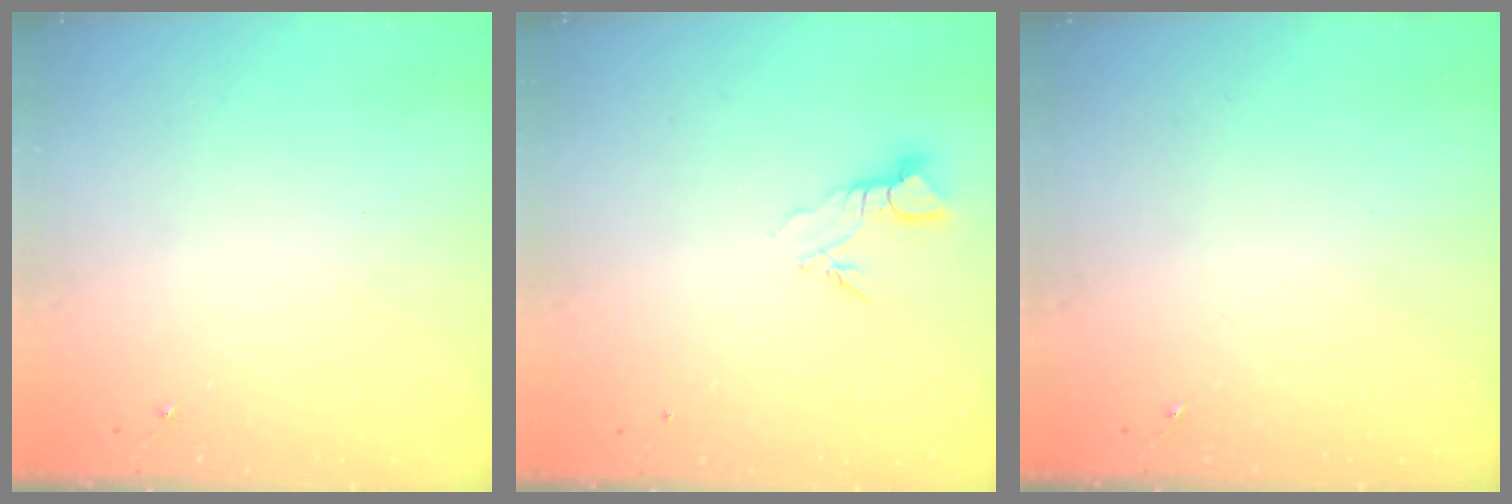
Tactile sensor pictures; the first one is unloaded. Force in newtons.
{"total": 3.7, "press": 3.6, "slide": 0.4}
{"total": 0.0}